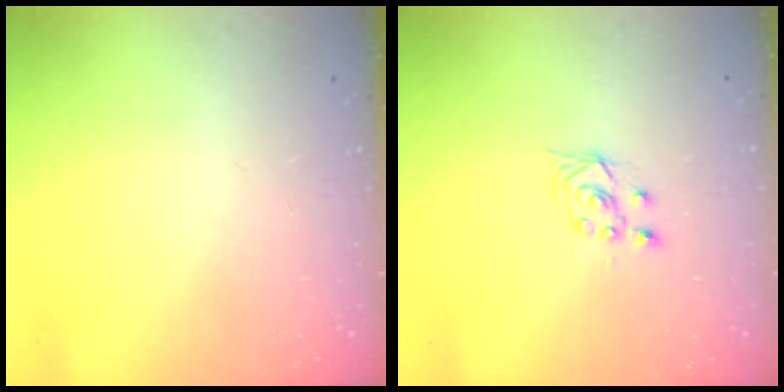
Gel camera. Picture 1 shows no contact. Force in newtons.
{"total": 2.5, "press": 2.2, "slide": 1.2}